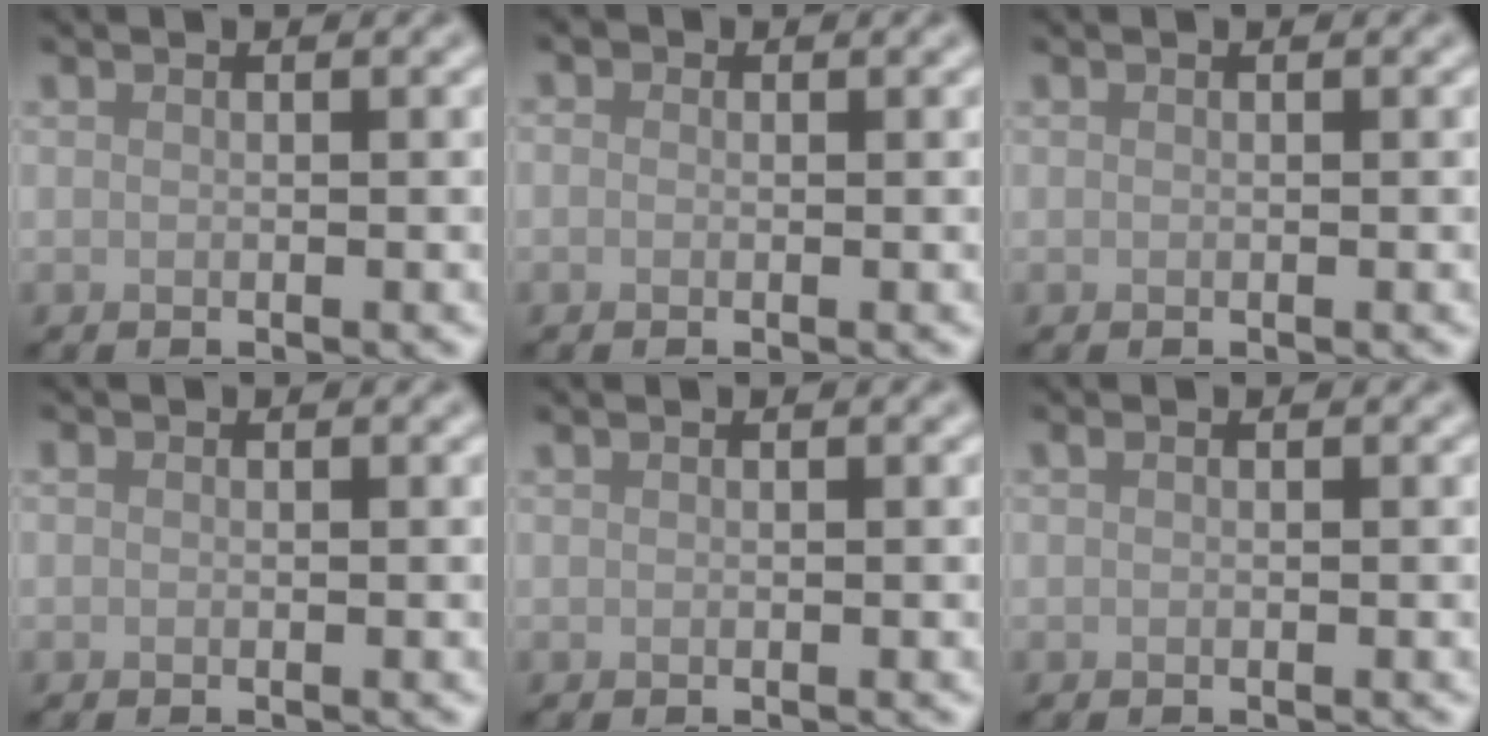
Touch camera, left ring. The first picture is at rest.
{"total": 0.7, "force": [0.2, 0.7, 0.3], "torque": [-0.004, -0.004, -0.003]}
{"total": 0.0}
{"total": 0.0}
{"total": 0.0}
{"total": 0.0}